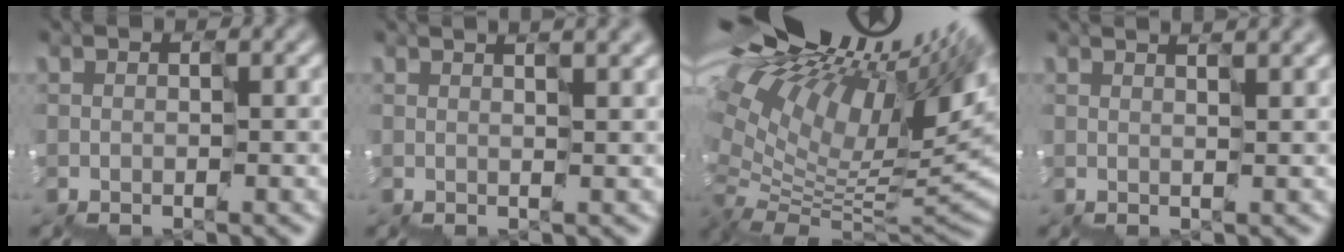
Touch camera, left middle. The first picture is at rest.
{"total": 6.3, "force": [2.5, 2.8, 5.0], "torque": [-0.055, 0.046, 0.016]}
{"total": 14.7, "force": [7.7, 4.9, 11.5], "torque": [-0.169, 0.047, 0.151]}
{"total": 4.9, "force": [2.5, 2.1, 3.7], "torque": [-0.034, 0.049, 0.018]}